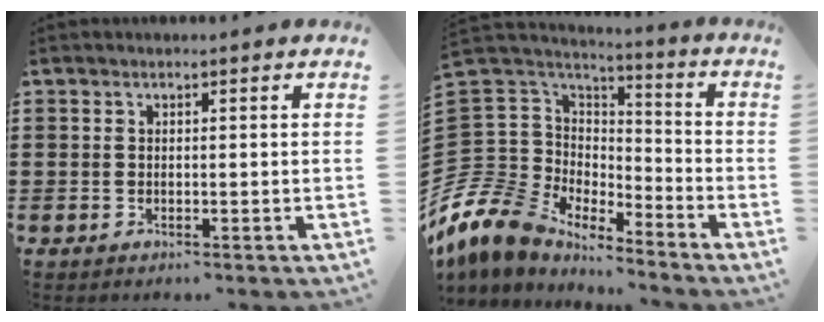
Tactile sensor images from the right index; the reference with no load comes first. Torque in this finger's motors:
{"motor_torque": [-0.54, 0.65, -1.05, -0.21]}